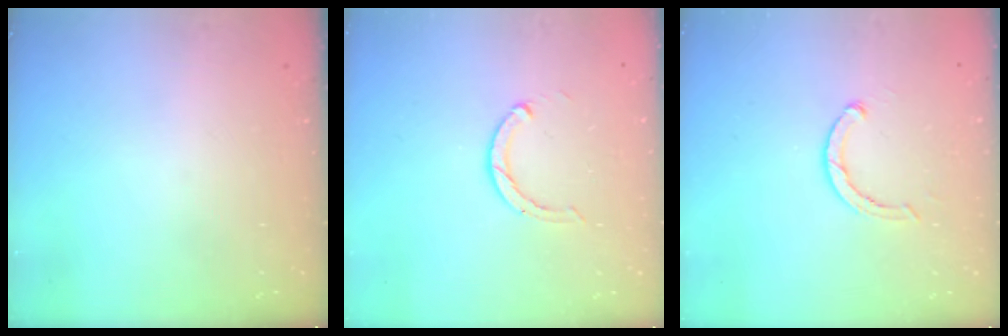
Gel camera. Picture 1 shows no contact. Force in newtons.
{"total": 2.2, "press": 2.2, "slide": 0.3}
{"total": 3.5, "press": 3.4, "slide": 0.6}